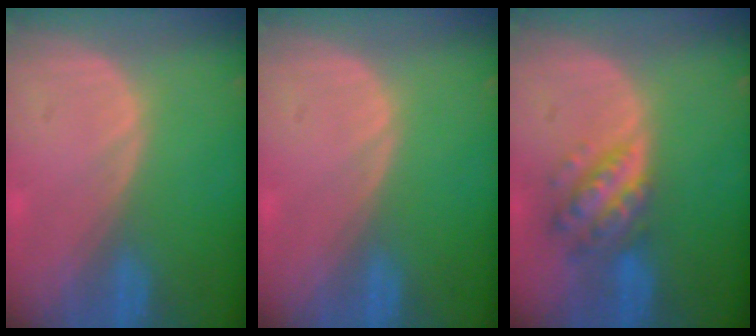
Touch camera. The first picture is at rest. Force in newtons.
{"total": 0.0}
{"total": 6.3, "press": 5.7, "slide": 2.8}